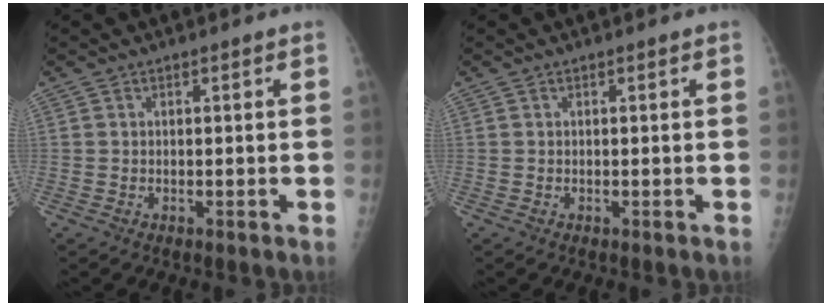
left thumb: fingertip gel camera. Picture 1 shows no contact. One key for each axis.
{"total": 0.0}